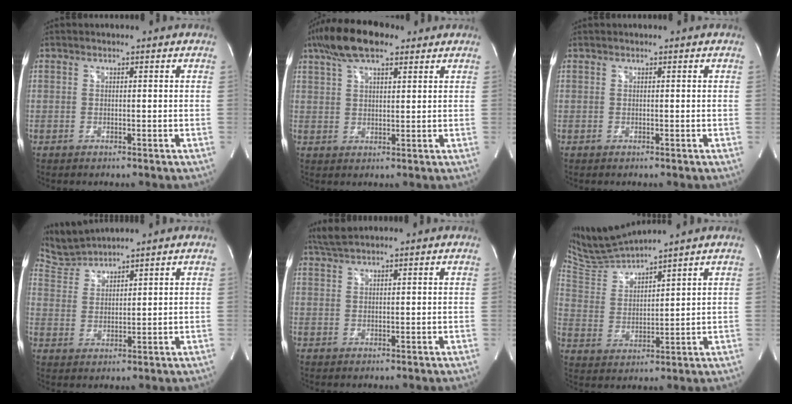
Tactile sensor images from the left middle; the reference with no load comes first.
{"total": 10.1, "force": [6.8, 3.5, 6.7], "torque": [-0.131, 0.029, 0.119]}
{"total": 0.0}
{"total": 5.4, "force": [5.3, -0.6, -0.5], "torque": [-0.005, 0.009, 0.118]}
{"total": 2.9, "force": [2.6, 0.0, 1.2], "torque": [-0.033, 0.013, 0.054]}
{"total": 8.3, "force": [8.0, -1.3, 1.6], "torque": [-0.054, 0.002, 0.176]}